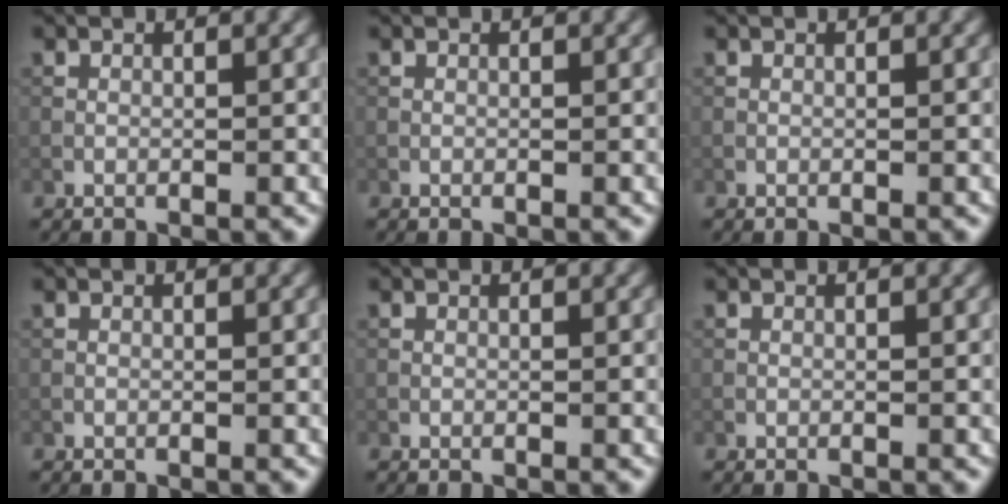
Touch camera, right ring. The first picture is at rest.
{"total": 0.0}
{"total": 0.0}
{"total": 0.0}
{"total": 0.0}
{"total": 0.0}